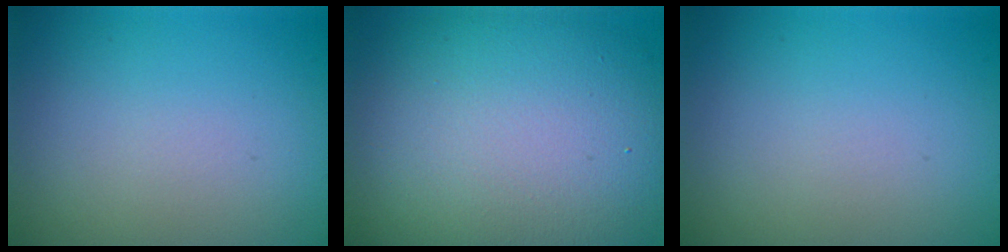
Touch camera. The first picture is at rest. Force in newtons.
{"total": 14.7, "press": 14.6, "slide": 0.9}
{"total": 0.0}